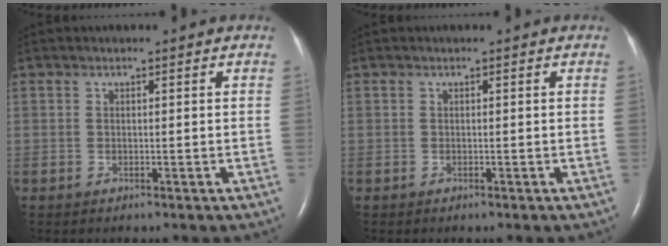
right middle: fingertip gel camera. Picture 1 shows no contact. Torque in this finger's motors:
{"motor_torque": [1.06, -1.08, 0.00, 0.00]}